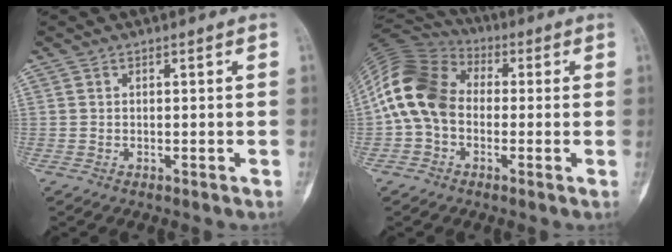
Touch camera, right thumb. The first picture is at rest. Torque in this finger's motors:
{"motor_torque": [2.32, 2.15, 0.81, -0.66, 0.15]}